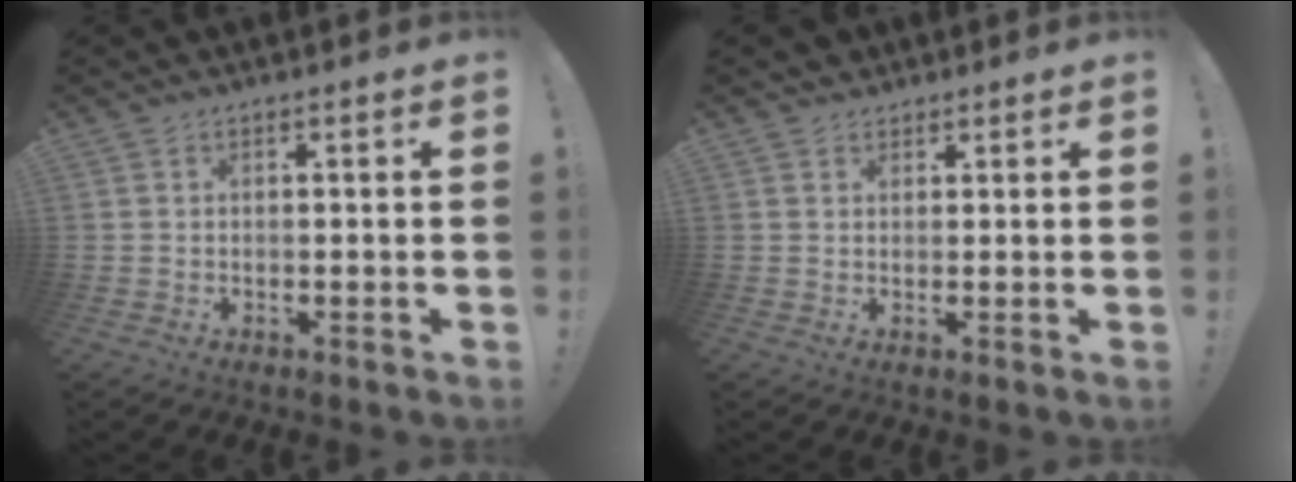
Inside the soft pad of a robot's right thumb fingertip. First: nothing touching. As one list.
[{"total": 2.7, "force": [1.8, 1.9, 0.2], "torque": [0.001, -0.009, 0.035]}]